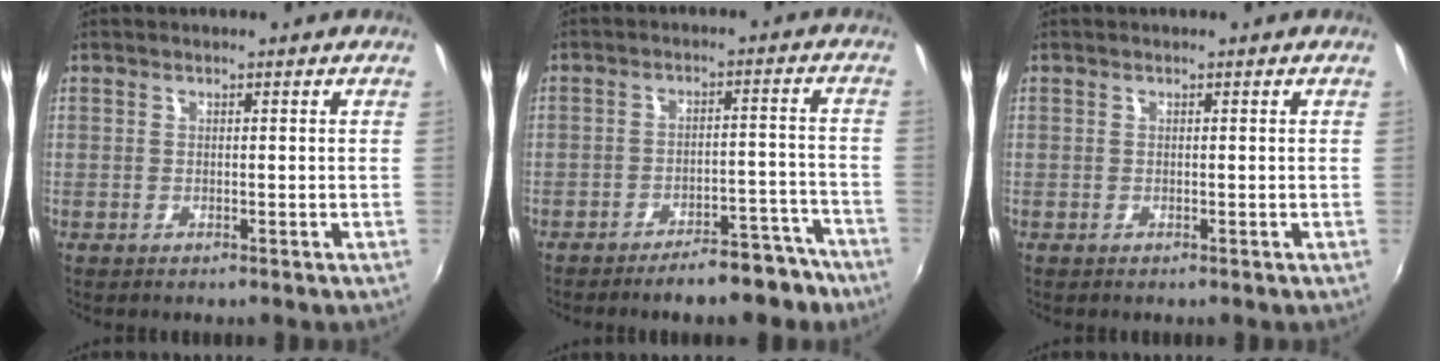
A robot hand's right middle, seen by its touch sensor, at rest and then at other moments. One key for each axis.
{"total": 10.2, "fx": -8.6, "fy": 3.2, "fz": 4.5, "tx": -0.065, "ty": 0.026, "tz": -0.098}
{"total": 0.0}